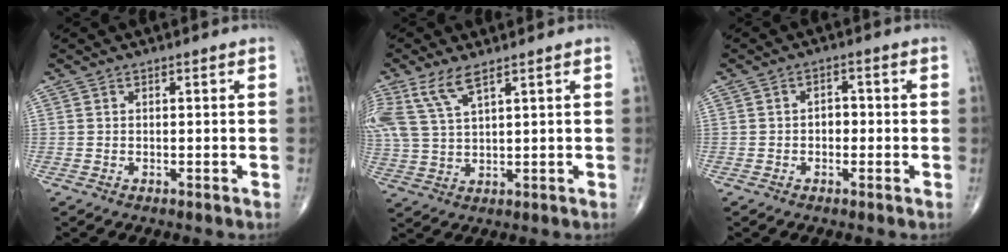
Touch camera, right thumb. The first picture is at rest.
{"total": 7.9, "force": [4.8, 2.4, 5.8], "torque": [-0.145, -0.007, 0.107]}
{"total": 2.7, "force": [-0.4, 1.9, 1.9], "torque": [-0.017, 0.012, -0.010]}